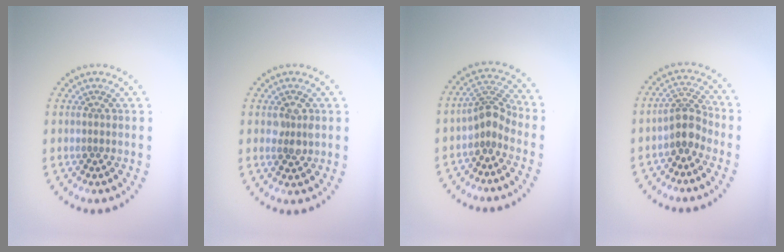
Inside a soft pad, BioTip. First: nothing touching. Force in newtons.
{"total": 1.9, "press": 1.9, "slide": 0.2}
{"total": 2.6, "press": 1.9, "slide": 1.8}
{"total": 2.9, "press": 2.3, "slide": 1.8}